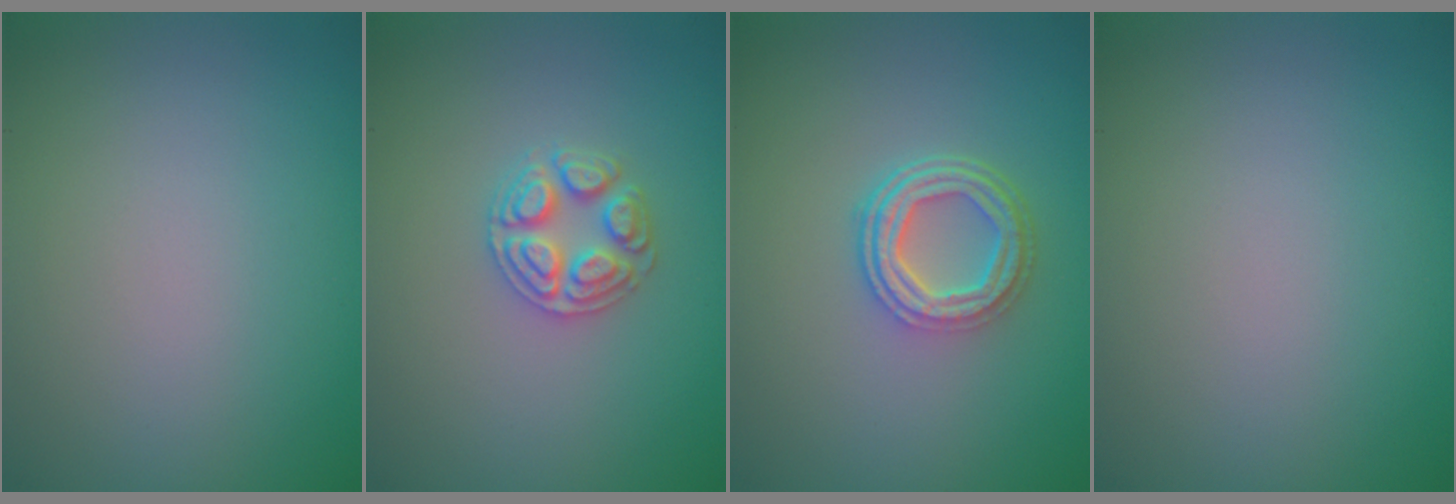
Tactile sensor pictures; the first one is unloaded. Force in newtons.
{"total": 2.5, "press": 2.5, "slide": 0.4}
{"total": 4.3, "press": 3.4, "slide": 2.7}
{"total": 0.0}